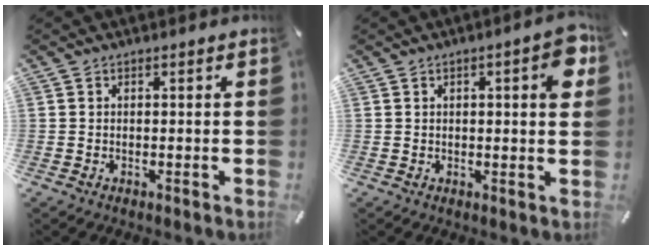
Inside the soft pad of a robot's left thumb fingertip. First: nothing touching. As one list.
[{"total": 6.2, "force": [1.7, 2.0, 5.6], "torque": [-0.072, -0.002, 0.021]}]